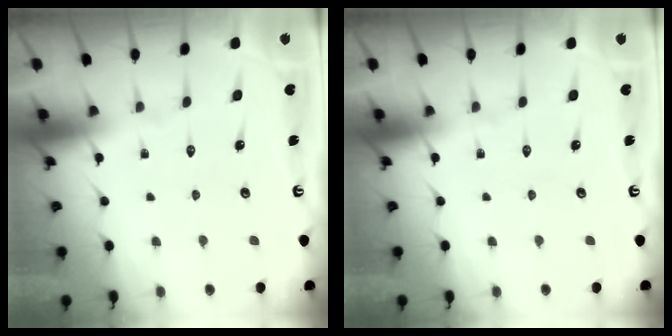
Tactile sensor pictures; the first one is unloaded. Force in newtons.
{"total": 0.0}